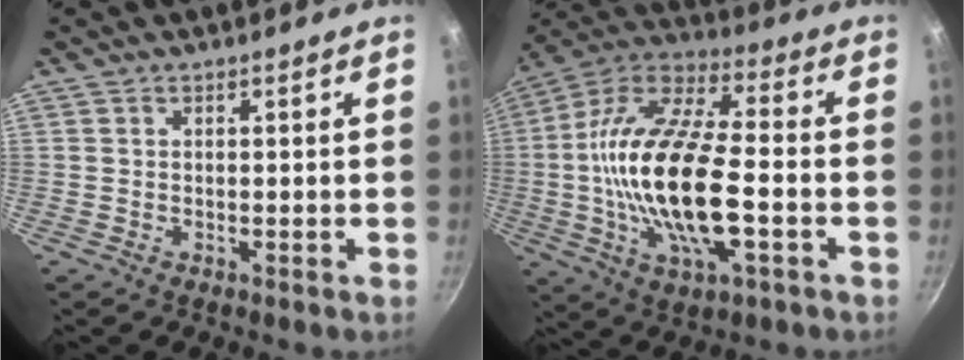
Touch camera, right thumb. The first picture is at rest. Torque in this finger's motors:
{"motor_torque": [1.05, 0.94, 2.64, -0.13, 0.99]}